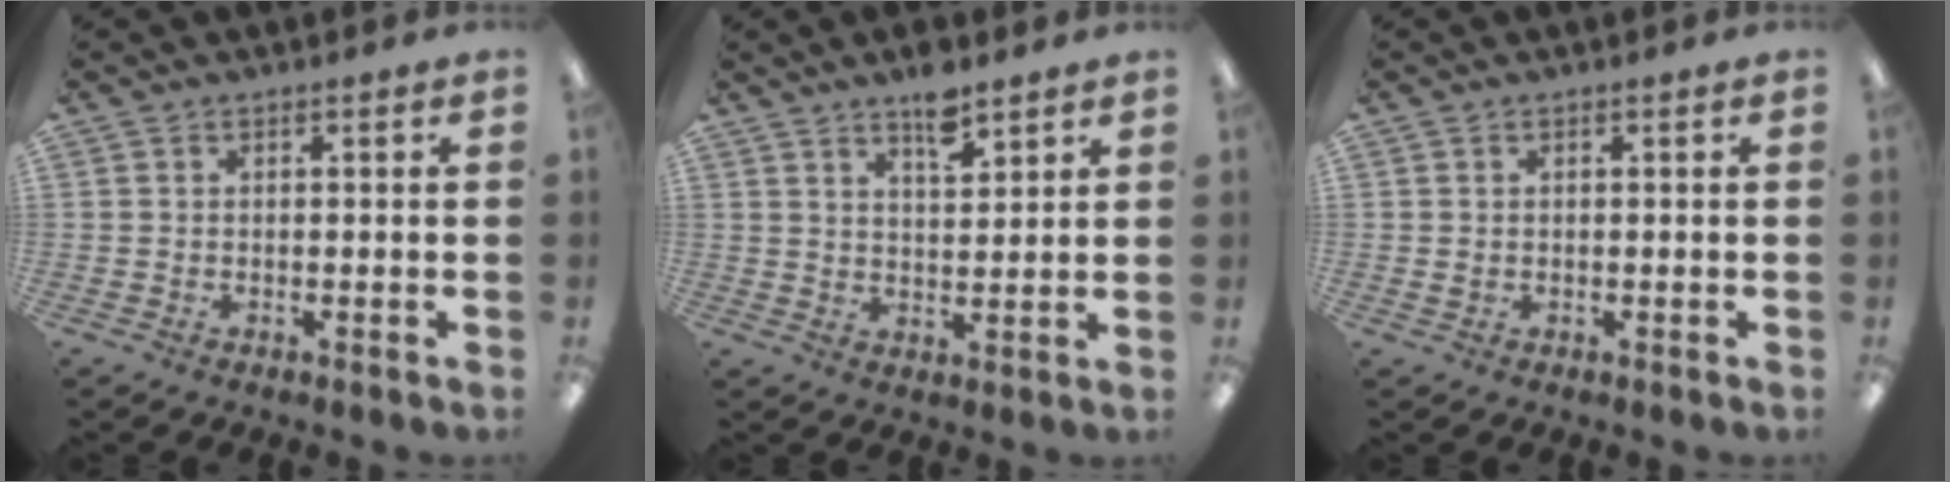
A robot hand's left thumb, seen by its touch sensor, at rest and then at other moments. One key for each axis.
{"total": 6.7, "fx": 5.1, "fy": 2.3, "fz": 3.7, "tx": -0.051, "ty": -0.030, "tz": 0.086}
{"total": 0.5, "fx": 0.1, "fy": 0.4, "fz": 0.3, "tx": -0.005, "ty": 0.003, "tz": 0.001}